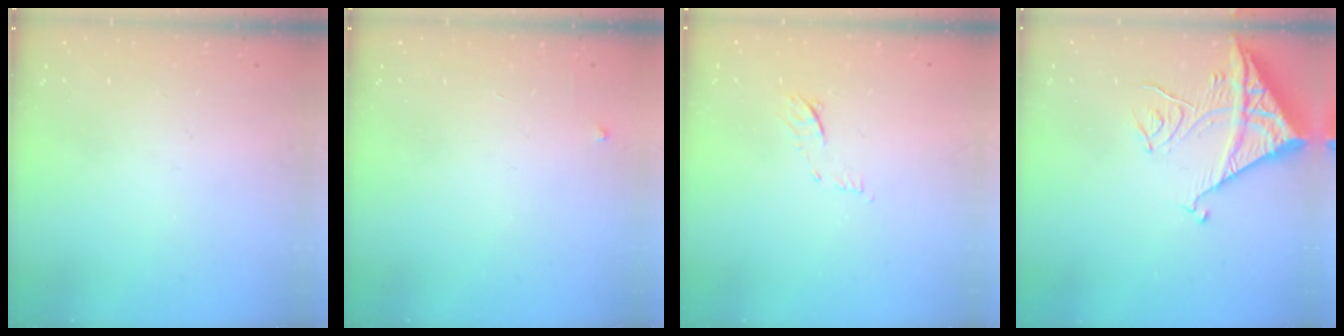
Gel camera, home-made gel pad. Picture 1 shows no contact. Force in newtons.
{"total": 2.3, "press": 2.3, "slide": 0.3}
{"total": 8.0, "press": 7.9, "slide": 1.0}
{"total": 13.7, "press": 13.6, "slide": 1.1}